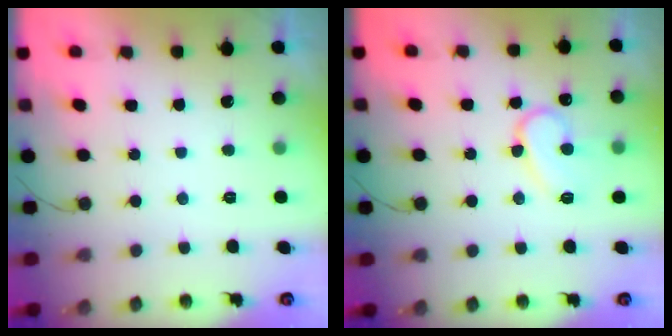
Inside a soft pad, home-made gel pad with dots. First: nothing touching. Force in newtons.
{"total": 11.1, "press": 11.0, "slide": 1.0}